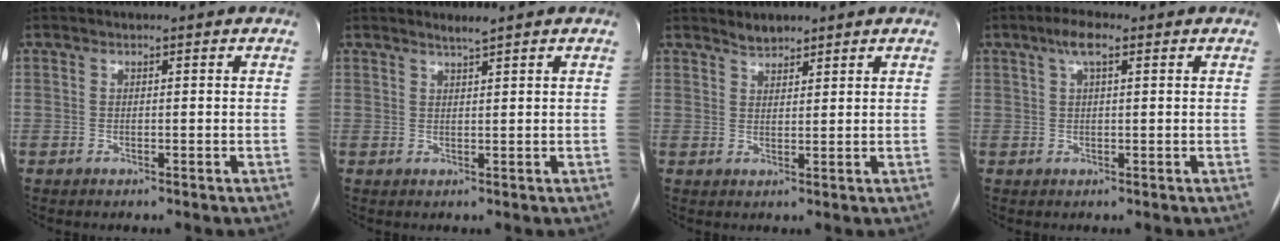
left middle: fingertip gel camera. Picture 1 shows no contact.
{"total": 1.4, "force": [1.2, -0.5, 0.4], "torque": [-0.015, -0.005, 0.026]}
{"total": 2.1, "force": [2.0, 0.5, 0.4], "torque": [-0.010, 0.002, 0.038]}
{"total": 3.6, "force": [1.9, 0.7, 3.0], "torque": [-0.064, 0.014, 0.036]}